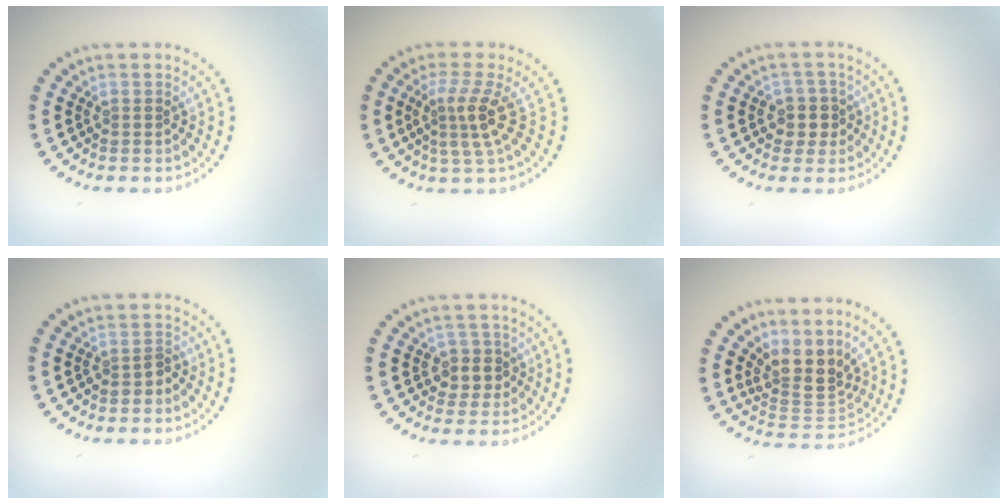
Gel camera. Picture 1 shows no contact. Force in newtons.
{"total": 3.3, "press": 2.4, "slide": 2.2}
{"total": 2.4, "press": 2.1, "slide": 1.1}
{"total": 1.1, "press": 1.0, "slide": 0.4}
{"total": 2.3, "press": 2.1, "slide": 1.1}
{"total": 3.9, "press": 2.9, "slide": 2.6}